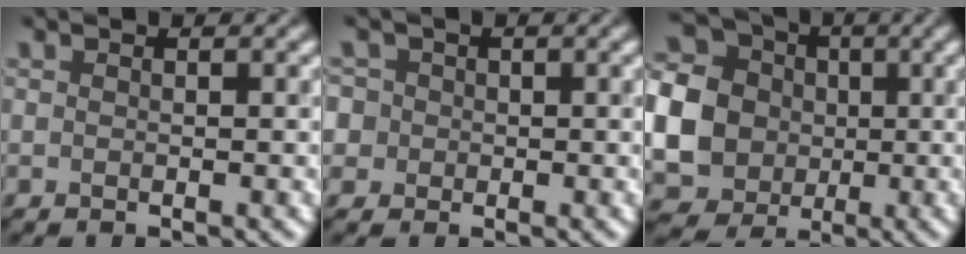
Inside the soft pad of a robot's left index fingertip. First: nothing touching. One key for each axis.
{"total": 4.4, "fx": 0.9, "fy": 4.0, "fz": 1.5, "tx": -0.024, "ty": 0.034, "tz": -0.006}
{"total": 18.8, "fx": -0.2, "fy": 17.6, "fz": 6.5, "tx": -0.210, "ty": 0.006, "tz": -0.042}